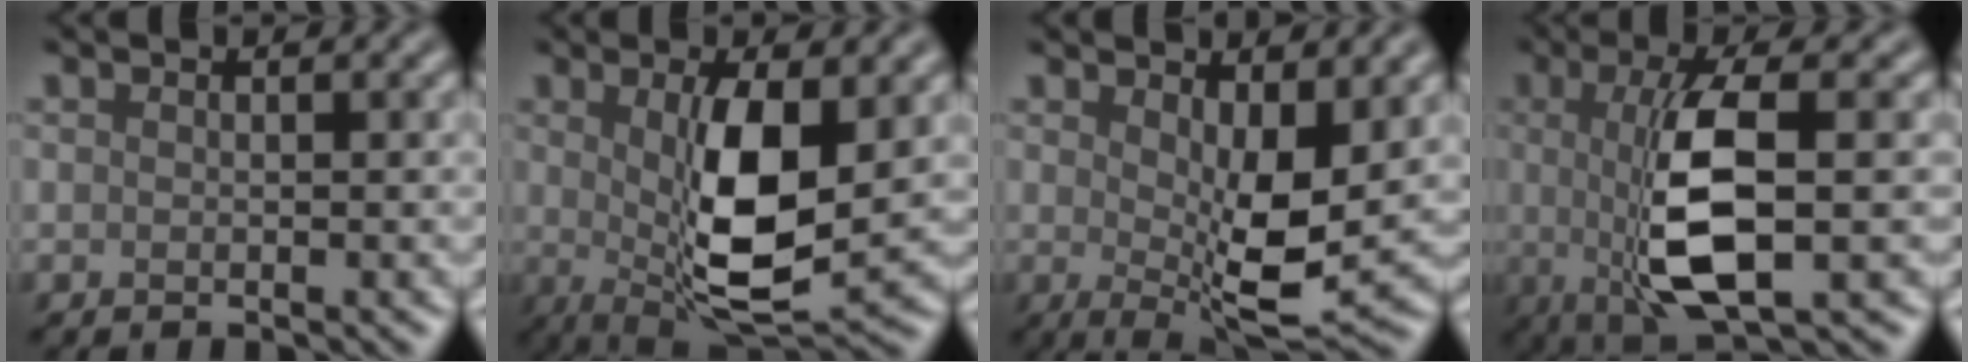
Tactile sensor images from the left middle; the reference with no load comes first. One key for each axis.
{"total": 8.3, "fx": 0.4, "fy": 2.7, "fz": 7.9, "tx": -0.140, "ty": -0.014, "tz": 0.014}
{"total": 6.9, "fx": 1.0, "fy": 2.3, "fz": 6.4, "tx": -0.108, "ty": -0.015, "tz": 0.023}
{"total": 7.6, "fx": -0.5, "fy": 2.1, "fz": 7.3, "tx": -0.135, "ty": -0.011, "tz": -0.005}